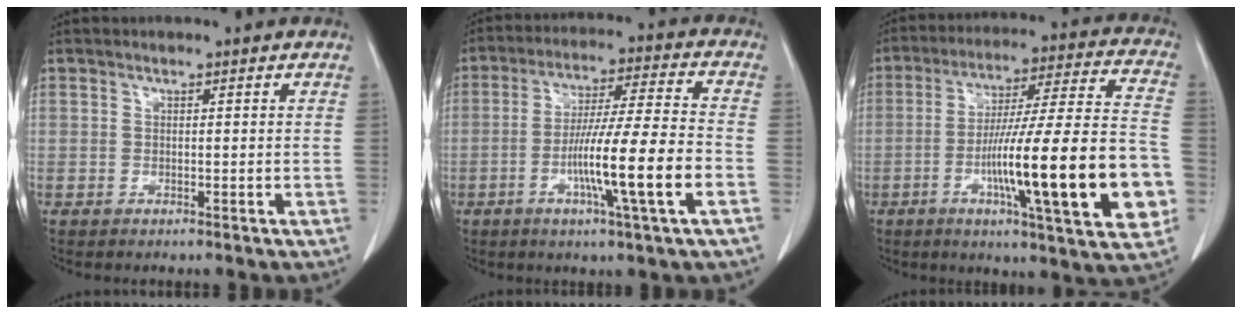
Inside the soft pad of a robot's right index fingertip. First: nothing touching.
{"total": 13.7, "force": [-4.3, -0.7, 13.0], "torque": [-0.227, -0.005, -0.077]}
{"total": 23.4, "force": [-6.1, 1.5, 22.6], "torque": [-0.315, -0.002, -0.092]}